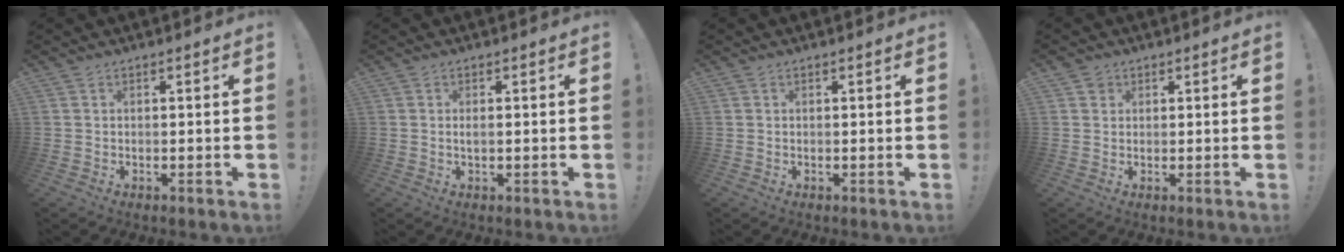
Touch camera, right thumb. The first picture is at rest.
{"total": 0.9, "force": [0.0, 0.1, 0.9], "torque": [-0.009, -0.004, -0.001]}
{"total": 0.0}
{"total": 2.2, "force": [1.4, 1.7, 0.3], "torque": [0.003, -0.006, 0.024]}